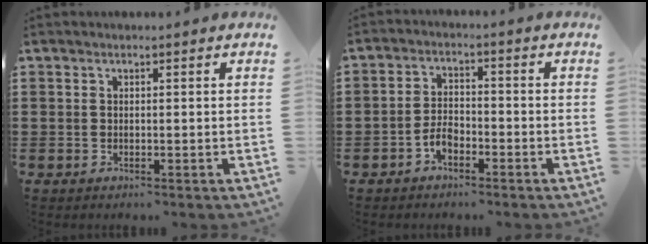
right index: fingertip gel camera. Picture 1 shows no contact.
{"total": 3.5, "force": [-2.1, 2.0, 2.0], "torque": [-0.052, 0.002, -0.047]}